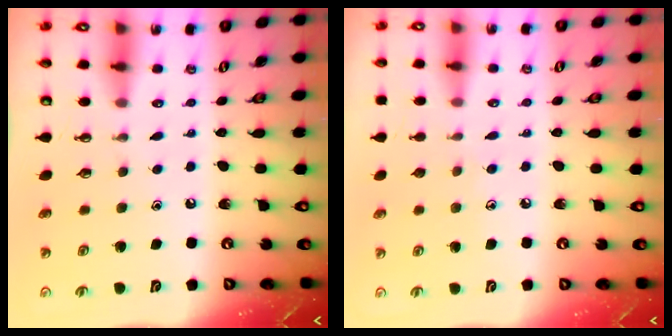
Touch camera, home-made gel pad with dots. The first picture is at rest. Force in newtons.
{"total": 3.5, "press": 3.5, "slide": 0.4}